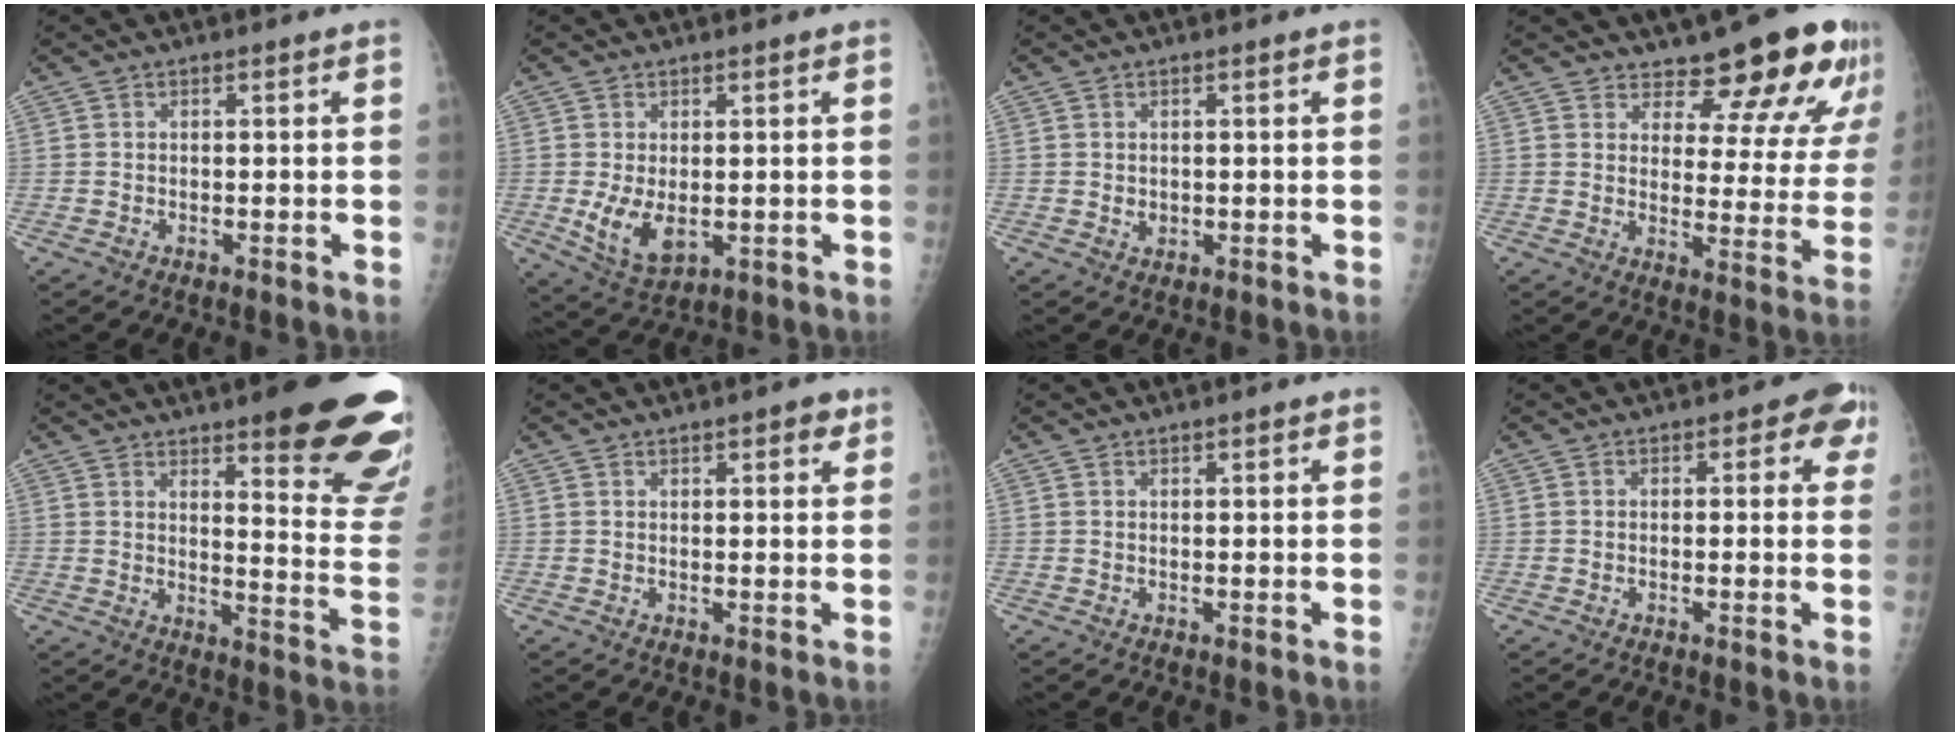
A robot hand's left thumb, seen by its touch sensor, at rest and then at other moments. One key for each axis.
{"total": 6.6, "fx": -0.3, "fy": 3.8, "fz": 5.4, "tx": -0.090, "ty": -0.019, "tz": 0.010}
{"total": 1.2, "fx": 0.4, "fy": 1.0, "fz": 0.7, "tx": -0.007, "ty": -0.003, "tz": 0.010}
{"total": 15.9, "fx": 13.5, "fy": 5.2, "fz": 6.6, "tx": -0.035, "ty": -0.099, "tz": 0.157}
{"total": 23.3, "fx": 14.6, "fy": 4.9, "fz": 17.4, "tx": -0.179, "ty": -0.081, "tz": 0.186}
{"total": 3.2, "fx": 2.0, "fy": 1.2, "fz": 2.1, "tx": -0.016, "ty": -0.007, "tz": 0.023}
{"total": 0.9, "fx": 0.7, "fy": 0.3, "fz": 0.5, "tx": -0.006, "ty": -0.001, "tz": 0.009}
{"total": 4.1, "fx": 1.6, "fy": 2.5, "fz": 2.8, "tx": 0.006, "ty": 0.001, "tz": 0.006}